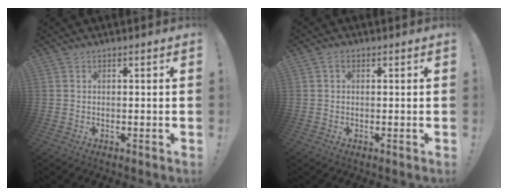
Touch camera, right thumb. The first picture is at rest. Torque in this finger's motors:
{"motor_torque": [-0.06, -0.17, -0.08, -0.08, -0.07]}